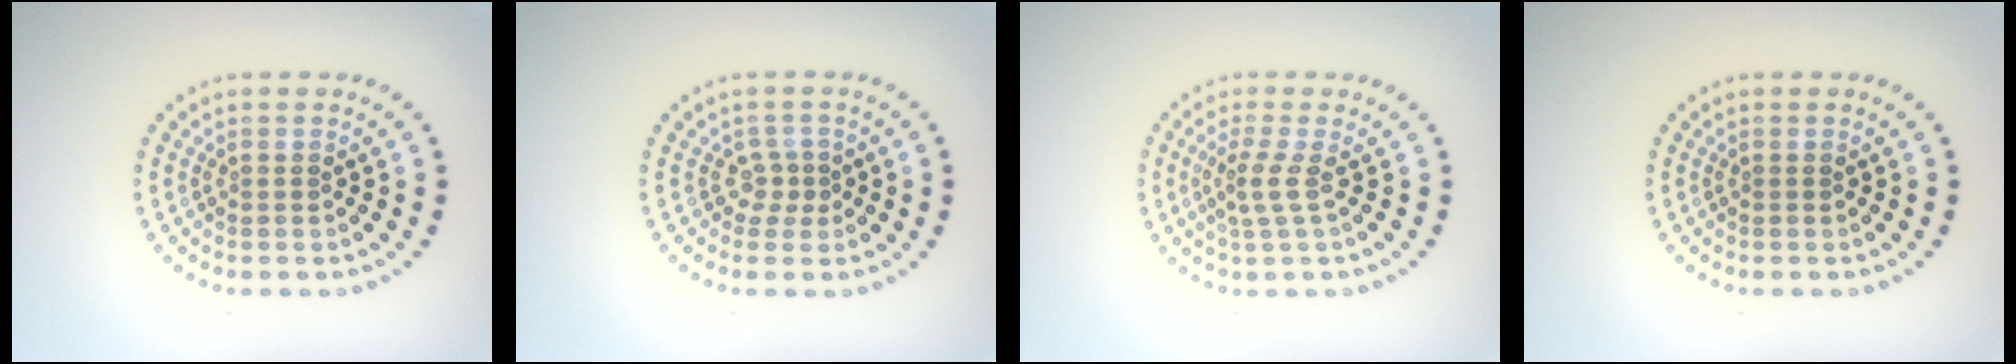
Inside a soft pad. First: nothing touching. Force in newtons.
{"total": 1.6, "press": 1.1, "slide": 1.3}
{"total": 2.0, "press": 1.4, "slide": 1.4}
{"total": 0.0}